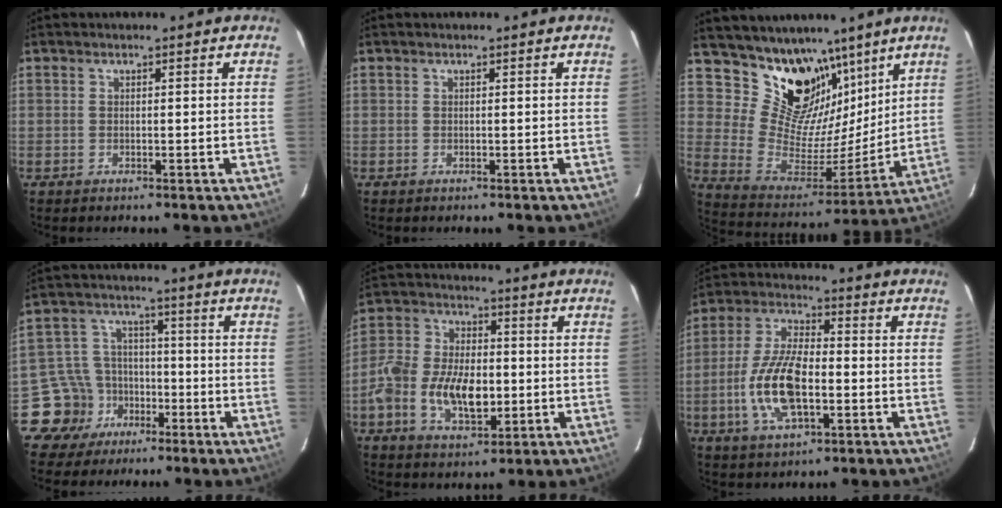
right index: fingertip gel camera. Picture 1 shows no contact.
{"total": 0.0}
{"total": 17.5, "force": [12.4, 10.0, 7.2], "torque": [-0.147, -0.011, 0.230]}
{"total": 9.2, "force": [-5.3, 7.6, 0.2], "torque": [-0.025, 0.033, -0.084]}
{"total": 13.6, "force": [-3.2, 8.0, 10.5], "torque": [-0.222, 0.012, -0.056]}
{"total": 13.4, "force": [-3.4, 5.7, 11.7], "torque": [-0.246, 0.002, -0.063]}